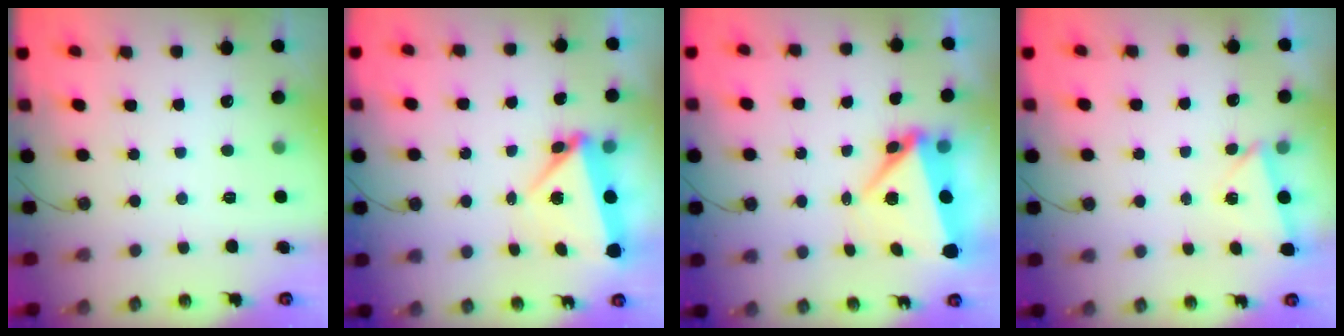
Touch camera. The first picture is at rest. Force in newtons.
{"total": 6.4, "press": 6.1, "slide": 1.8}
{"total": 7.4, "press": 7.2, "slide": 1.7}
{"total": 2.7, "press": 2.1, "slide": 1.8}